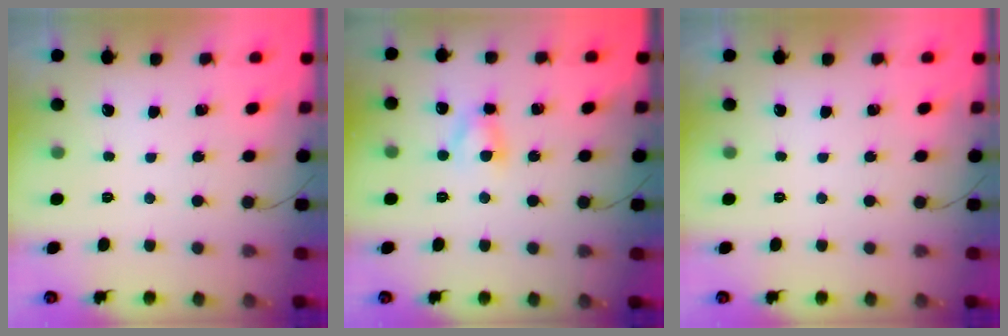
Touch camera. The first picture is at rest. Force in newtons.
{"total": 3.5, "press": 3.4, "slide": 1.1}
{"total": 0.0}